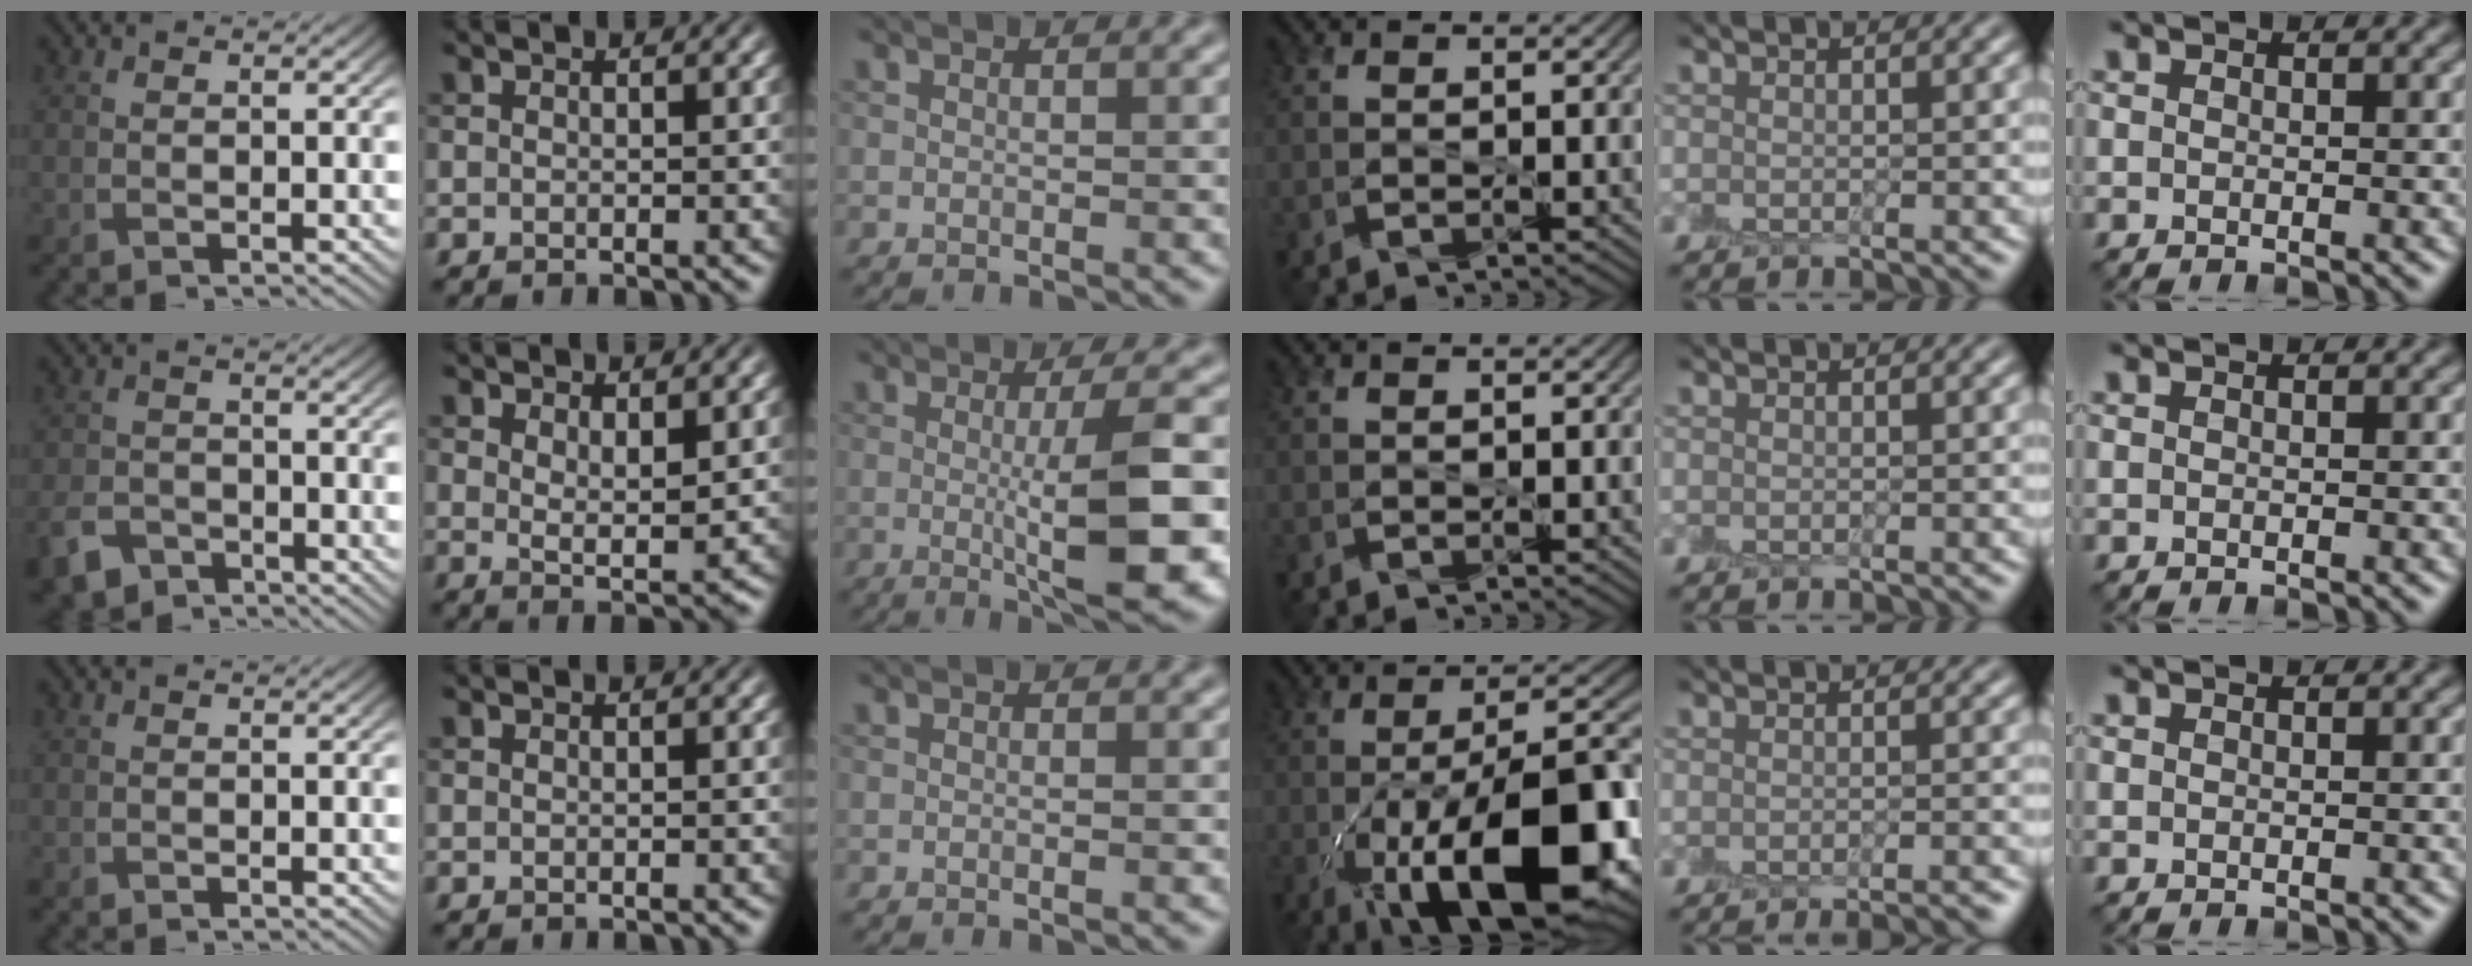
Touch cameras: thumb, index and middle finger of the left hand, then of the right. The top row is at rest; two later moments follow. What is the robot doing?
{"motion": "peel", "object": "shipping label"}